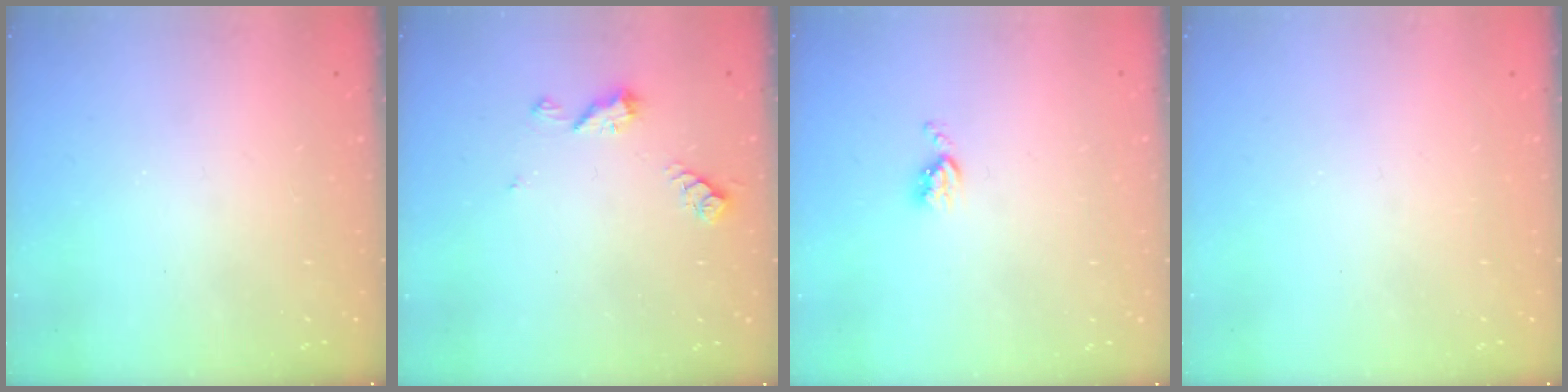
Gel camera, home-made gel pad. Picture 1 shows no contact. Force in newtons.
{"total": 6.3, "press": 6.2, "slide": 0.7}
{"total": 4.4, "press": 4.4, "slide": 0.7}
{"total": 0.0}